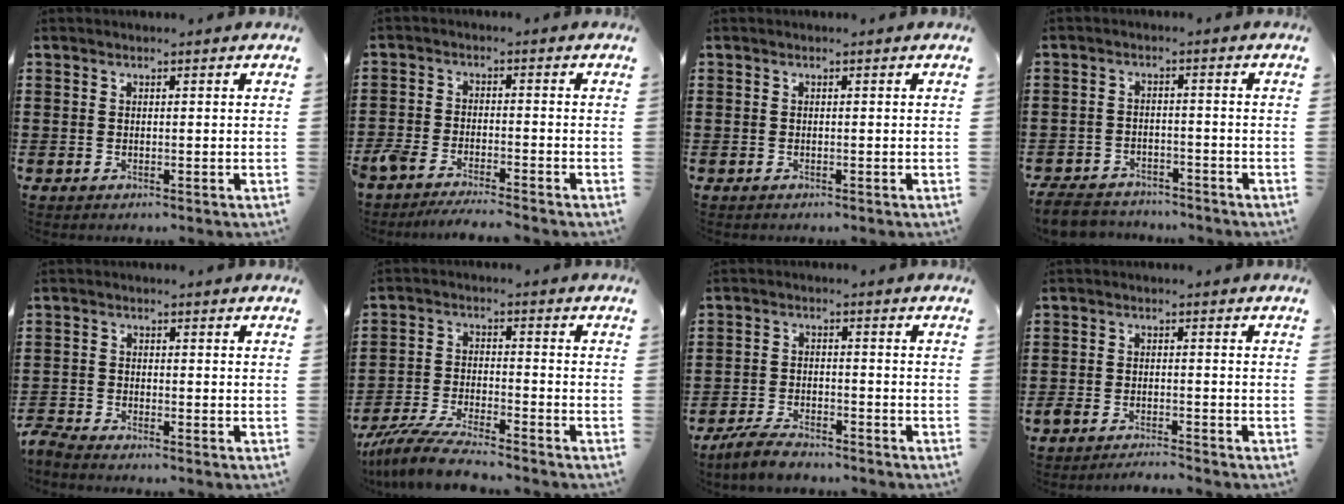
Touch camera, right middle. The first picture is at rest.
{"total": 4.1, "force": [-3.9, 0.4, 1.0], "torque": [-0.040, -0.008, -0.087]}
{"total": 0.0}
{"total": 4.2, "force": [-4.1, 1.0, 0.5], "torque": [-0.024, 0.000, -0.087]}
{"total": 2.2, "force": [-2.2, 0.1, 0.3], "torque": [-0.023, -0.005, -0.050]}
{"total": 7.1, "force": [-6.4, 0.5, 3.0], "torque": [-0.078, -0.012, -0.128]}
{"total": 4.2, "force": [-3.8, 0.9, 1.4], "torque": [-0.041, 0.001, -0.081]}
{"total": 2.6, "force": [-2.6, 0.2, 0.3], "torque": [-0.017, -0.004, -0.057]}